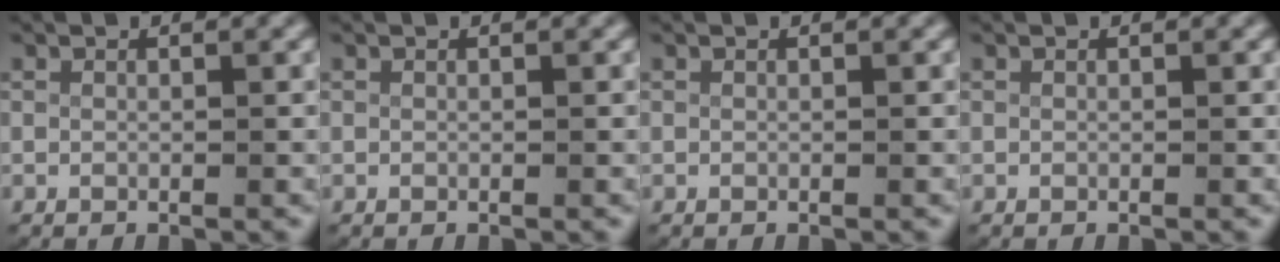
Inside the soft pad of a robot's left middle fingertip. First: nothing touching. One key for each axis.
{"total": 0.0}
{"total": 0.0}
{"total": 0.0}